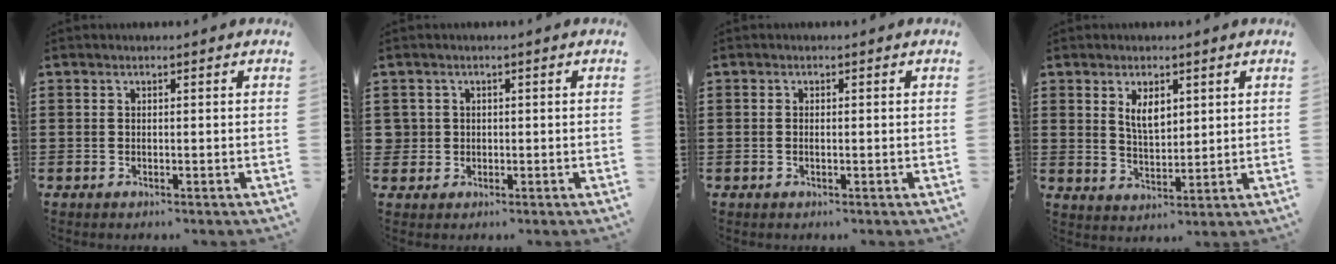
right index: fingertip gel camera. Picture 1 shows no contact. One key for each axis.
{"total": 1.6, "fx": -0.1, "fy": 1.5, "fz": 0.2, "tx": -0.013, "ty": 0.006, "tz": -0.004}
{"total": 0.6, "fx": -0.2, "fy": 0.1, "fz": 0.6, "tx": -0.012, "ty": -0.004, "tz": -0.003}
{"total": 4.2, "fx": 2.1, "fy": 2.0, "fz": 3.1, "tx": -0.059, "ty": 0.004, "tz": 0.035}